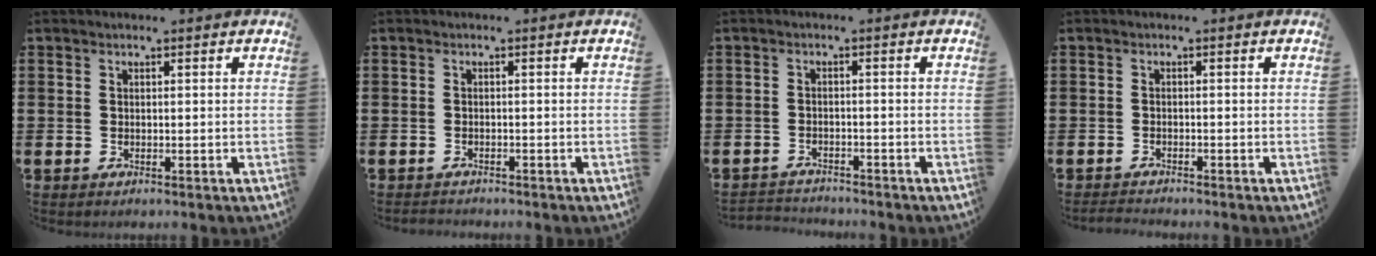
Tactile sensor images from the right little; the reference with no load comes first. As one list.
[{"total": 0.7, "force": [-0.6, 0.1, -0.1], "torque": [-0.002, 0.000, -0.014]}, {"total": 1.9, "force": [-1.9, 0.1, -0.3], "torque": [-0.002, 0.001, -0.043]}, {"total": 1.1, "force": [-1.1, 0.0, 0.2], "torque": [-0.006, 0.000, -0.022]}]